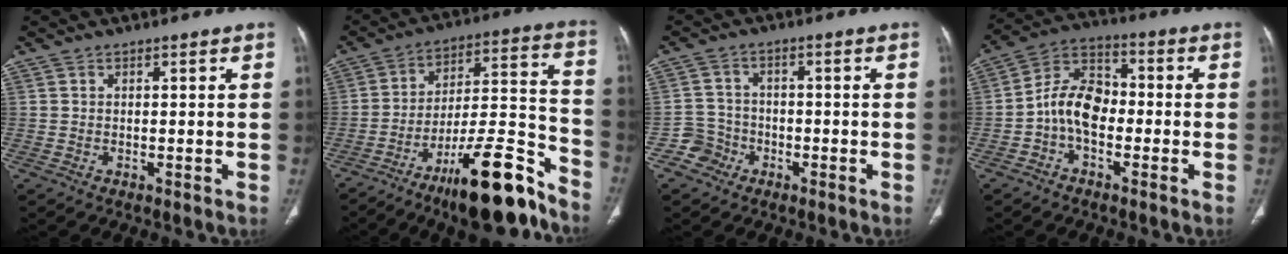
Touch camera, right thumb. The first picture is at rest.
{"total": 20.4, "force": [-14.0, 4.8, 14.1], "torque": [-0.194, 0.099, -0.222]}
{"total": 4.6, "force": [-2.4, 3.9, -0.3], "torque": [0.032, 0.023, -0.050]}
{"total": 9.7, "force": [-2.2, 6.3, 7.0], "torque": [-0.116, 0.037, -0.053]}